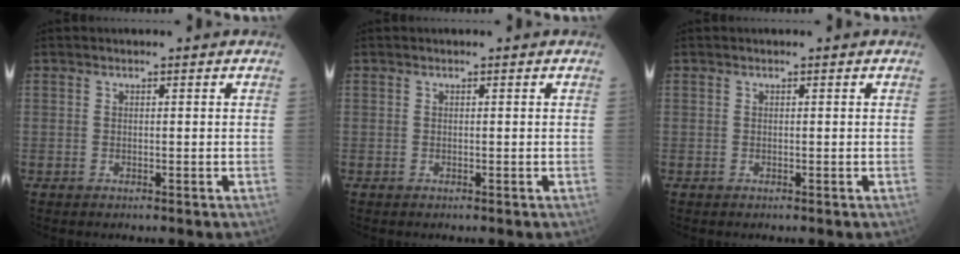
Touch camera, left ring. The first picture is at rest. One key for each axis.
{"total": 0.0}
{"total": 0.0}